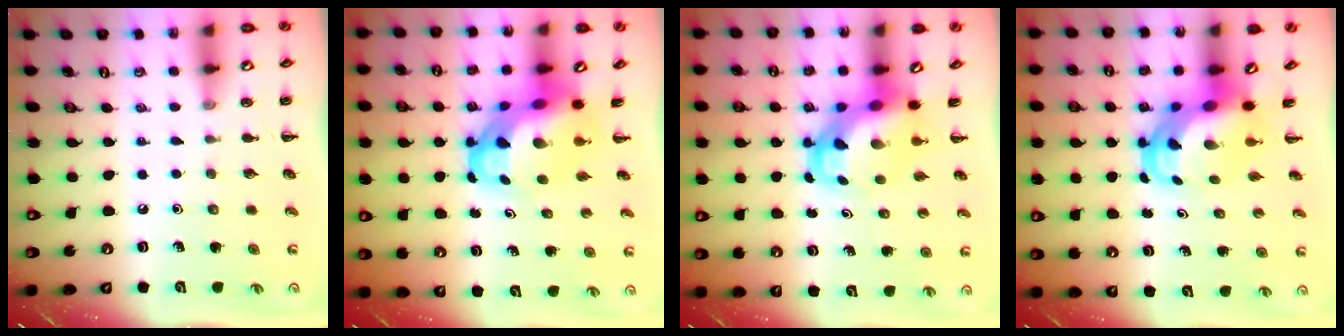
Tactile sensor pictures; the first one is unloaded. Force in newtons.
{"total": 7.4, "press": 7.1, "slide": 2.0}
{"total": 6.3, "press": 6.2, "slide": 1.1}
{"total": 6.0, "press": 5.8, "slide": 1.6}